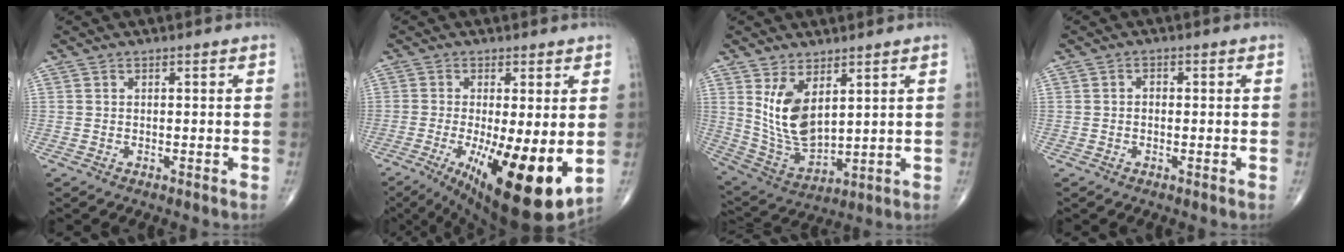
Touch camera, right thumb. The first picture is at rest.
{"total": 17.1, "force": [-3.9, 4.9, 16.0], "torque": [-0.232, -0.030, -0.041]}
{"total": 11.3, "force": [4.0, 5.7, 8.9], "torque": [-0.157, -0.030, 0.097]}
{"total": 1.1, "force": [-0.1, 0.8, 0.8], "torque": [-0.009, 0.004, -0.004]}